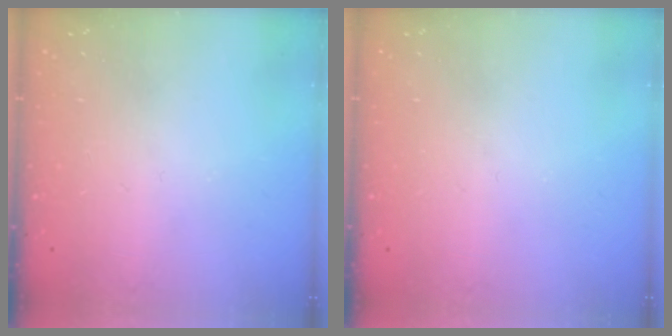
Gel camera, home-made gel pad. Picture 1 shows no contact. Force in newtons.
{"total": 0.0}